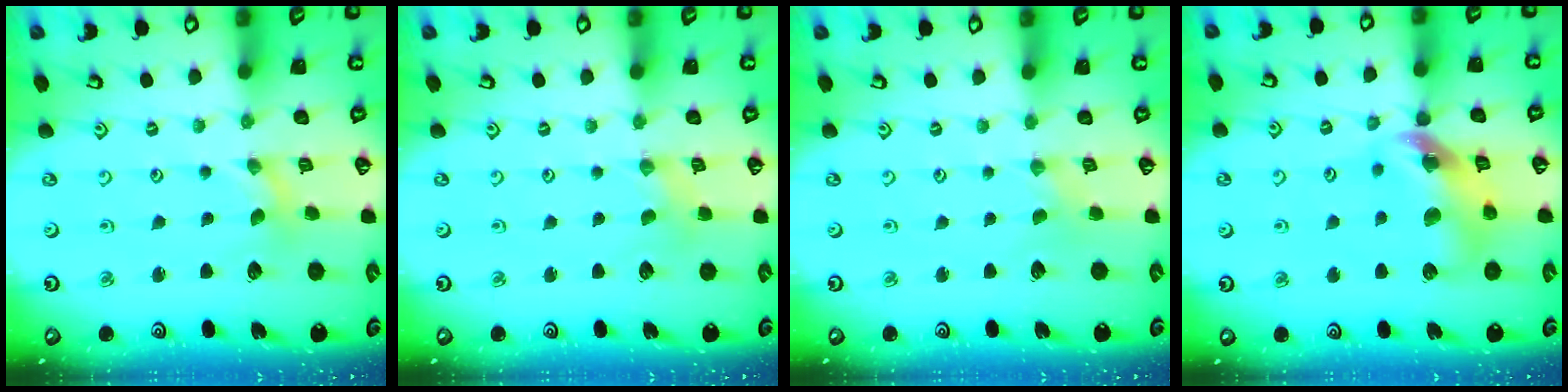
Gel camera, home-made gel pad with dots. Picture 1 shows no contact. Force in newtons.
{"total": 1.3, "press": 1.2, "slide": 0.3}
{"total": 0.0}
{"total": 16.0, "press": 15.9, "slide": 2.1}